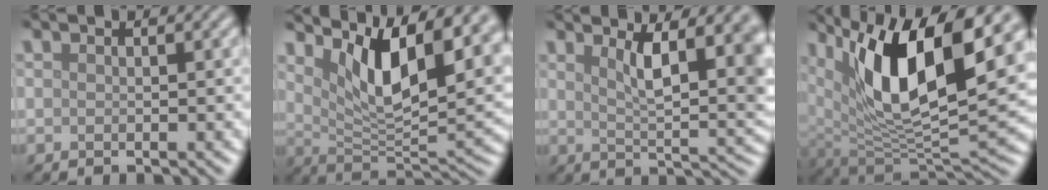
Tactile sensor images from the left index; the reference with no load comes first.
{"total": 10.4, "force": [5.2, 3.5, 8.3], "torque": [-0.133, -0.007, 0.091]}
{"total": 8.3, "force": [2.7, 2.8, 7.3], "torque": [-0.099, 0.000, 0.045]}
{"total": 13.5, "force": [5.3, 5.0, 11.4], "torque": [-0.194, -0.005, 0.095]}